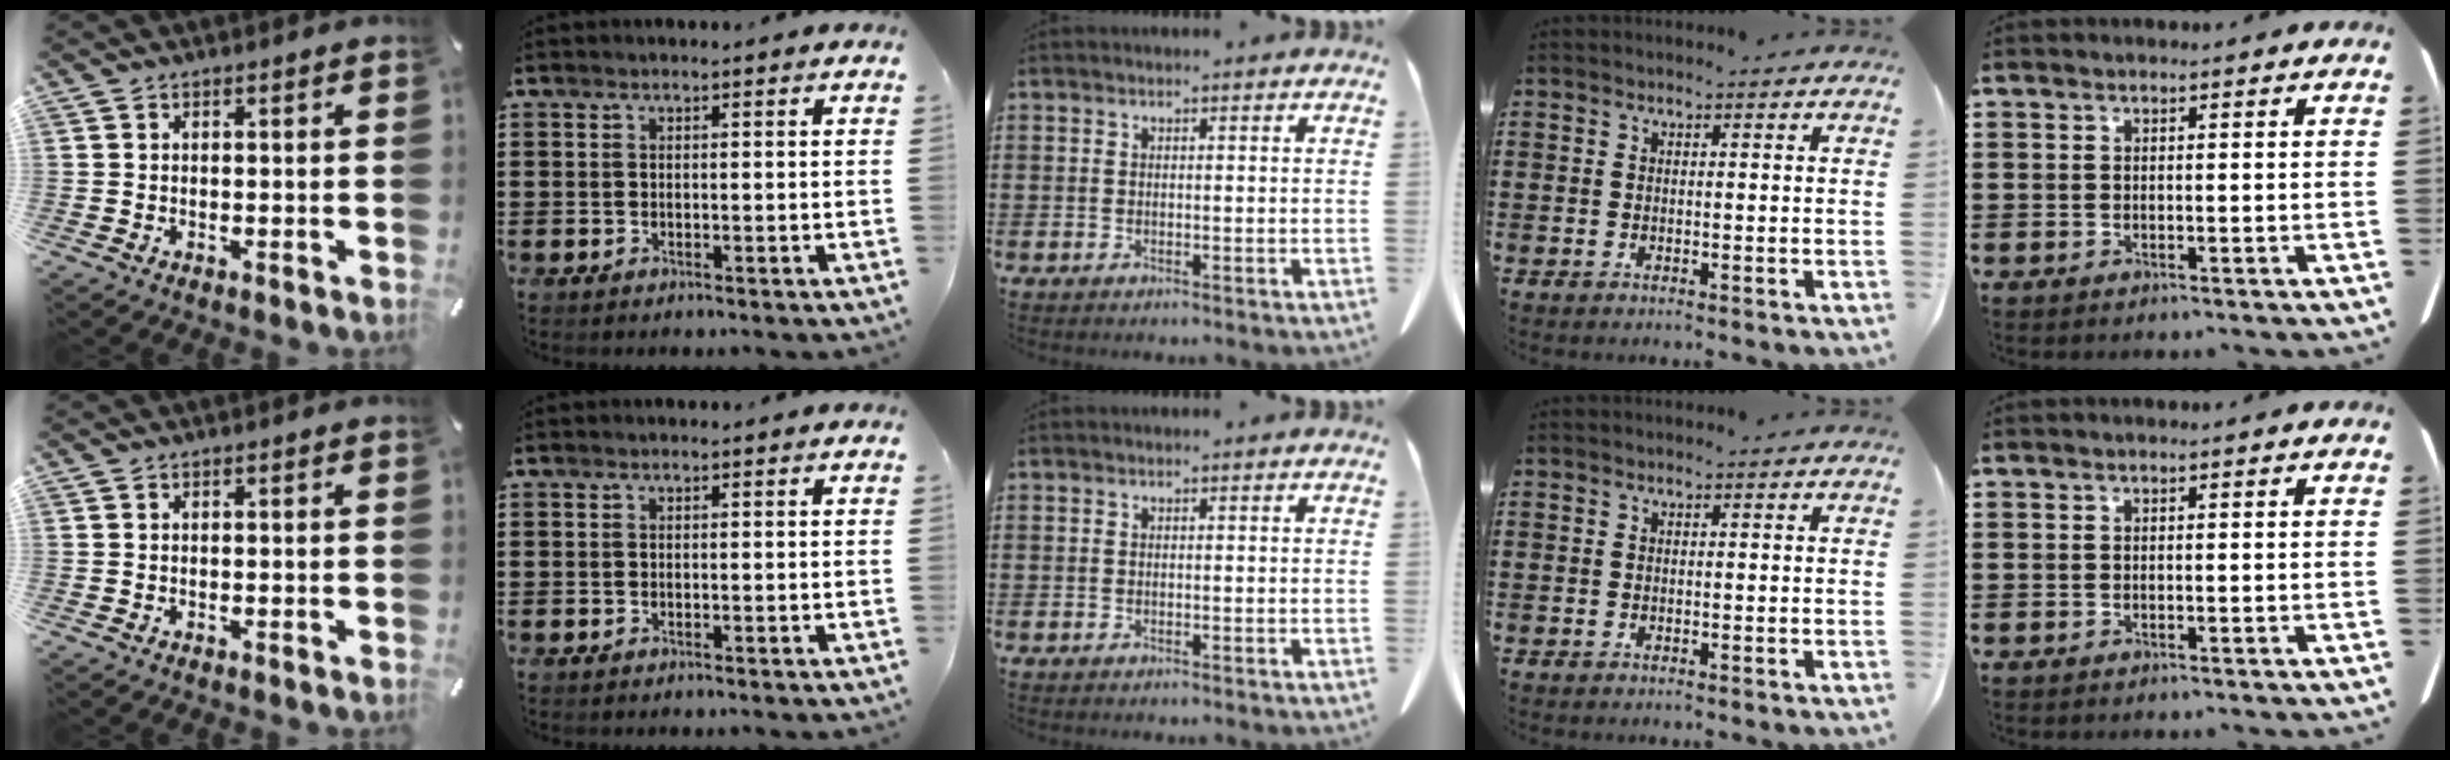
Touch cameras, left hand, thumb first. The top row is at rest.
{}